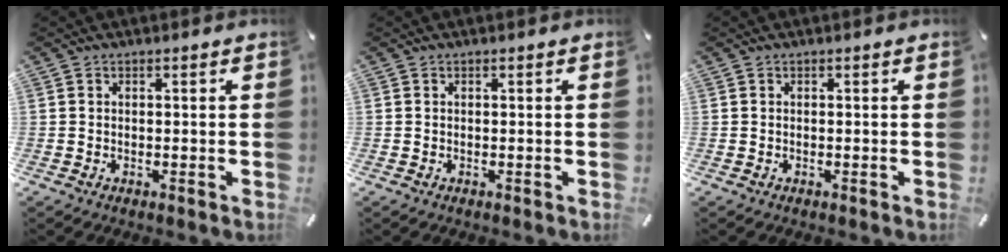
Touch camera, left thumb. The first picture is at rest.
{"total": 0.0}
{"total": 0.0}